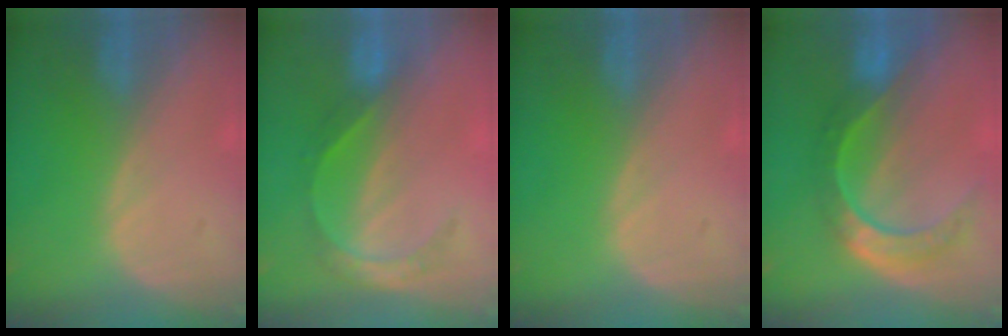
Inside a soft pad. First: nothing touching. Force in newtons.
{"total": 5.6, "press": 4.8, "slide": 2.8}
{"total": 0.0}
{"total": 8.7, "press": 7.3, "slide": 4.7}